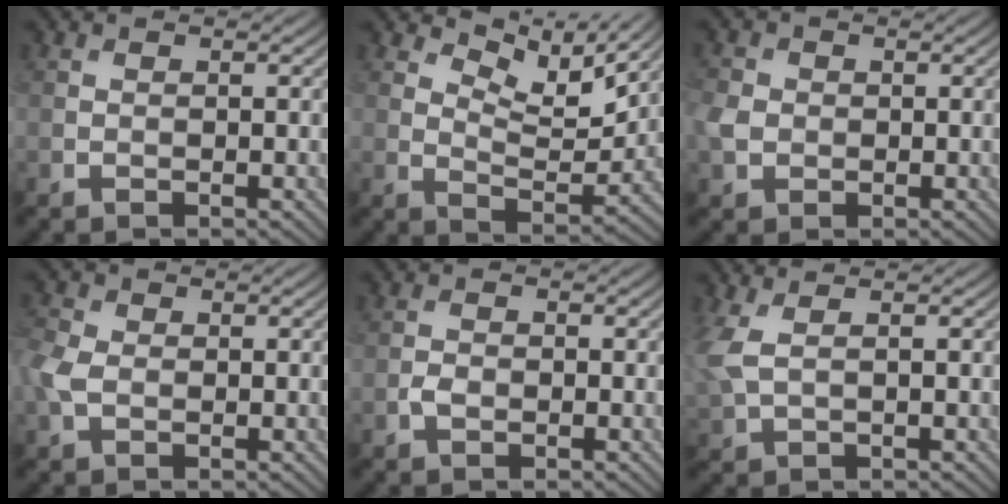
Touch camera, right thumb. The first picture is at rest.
{"total": 7.2, "force": [5.4, 2.4, 4.0], "torque": [-0.080, -0.007, 0.094]}
{"total": 3.0, "force": [-0.2, 2.7, 1.4], "torque": [-0.042, 0.004, -0.009]}
{"total": 3.6, "force": [-0.4, 2.5, 2.4], "torque": [-0.078, 0.001, -0.015]}
{"total": 1.4, "force": [-0.6, 0.9, 0.9], "torque": [-0.019, 0.000, -0.014]}
{"total": 3.7, "force": [1.1, 1.6, 3.2], "torque": [-0.103, 0.006, 0.020]}